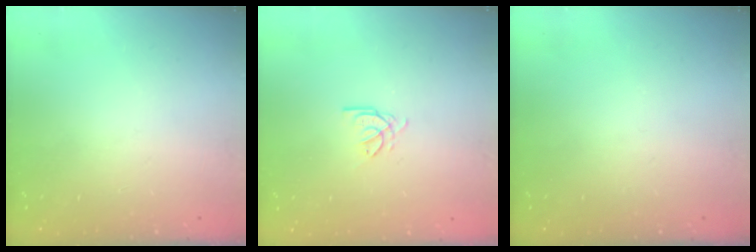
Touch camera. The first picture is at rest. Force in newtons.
{"total": 2.4, "press": 2.4, "slide": 0.1}
{"total": 0.0}